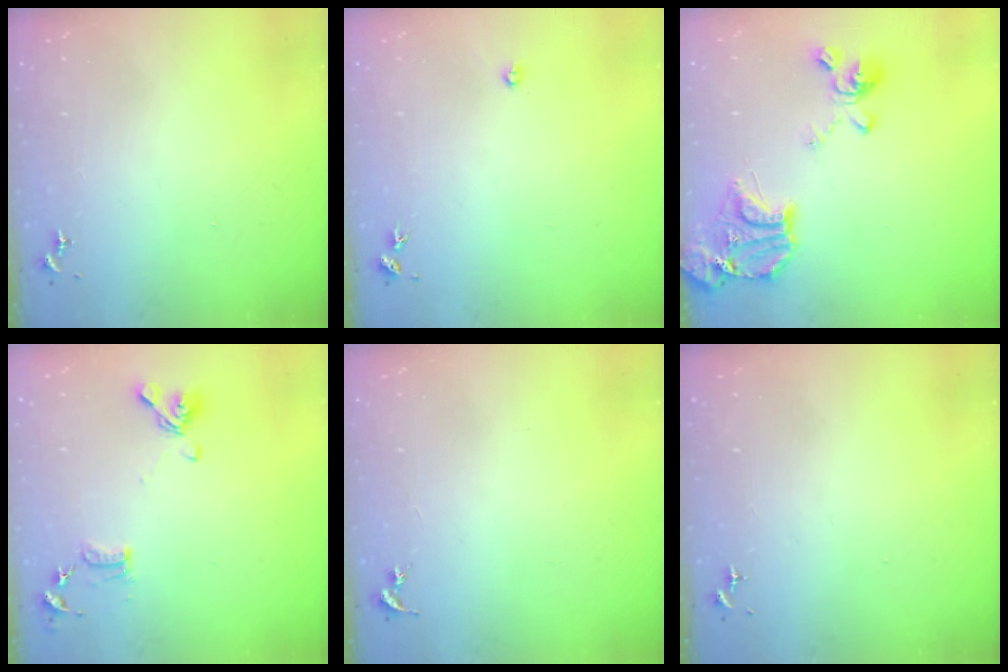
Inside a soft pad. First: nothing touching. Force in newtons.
{"total": 2.2, "press": 2.2, "slide": 0.3}
{"total": 19.3, "press": 19.2, "slide": 2.2}
{"total": 12.9, "press": 12.8, "slide": 1.9}
{"total": 0.0}
{"total": 0.0}